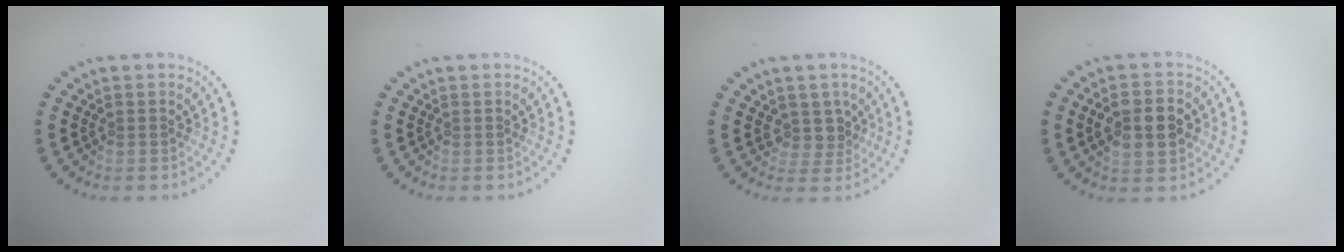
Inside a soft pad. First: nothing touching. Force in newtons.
{"total": 0.0}
{"total": 2.2, "press": 1.6, "slide": 1.5}
{"total": 4.9, "press": 4.9, "slide": 0.1}